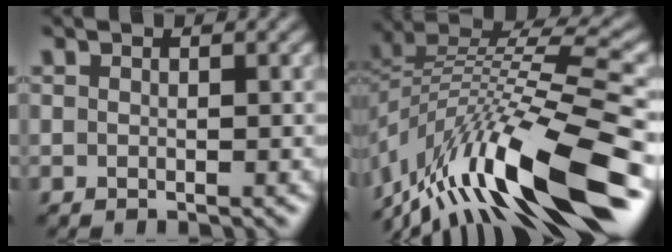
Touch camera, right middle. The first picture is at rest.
{"total": 14.0, "force": [-7.3, 4.2, 11.1], "torque": [-0.211, 0.025, -0.131]}